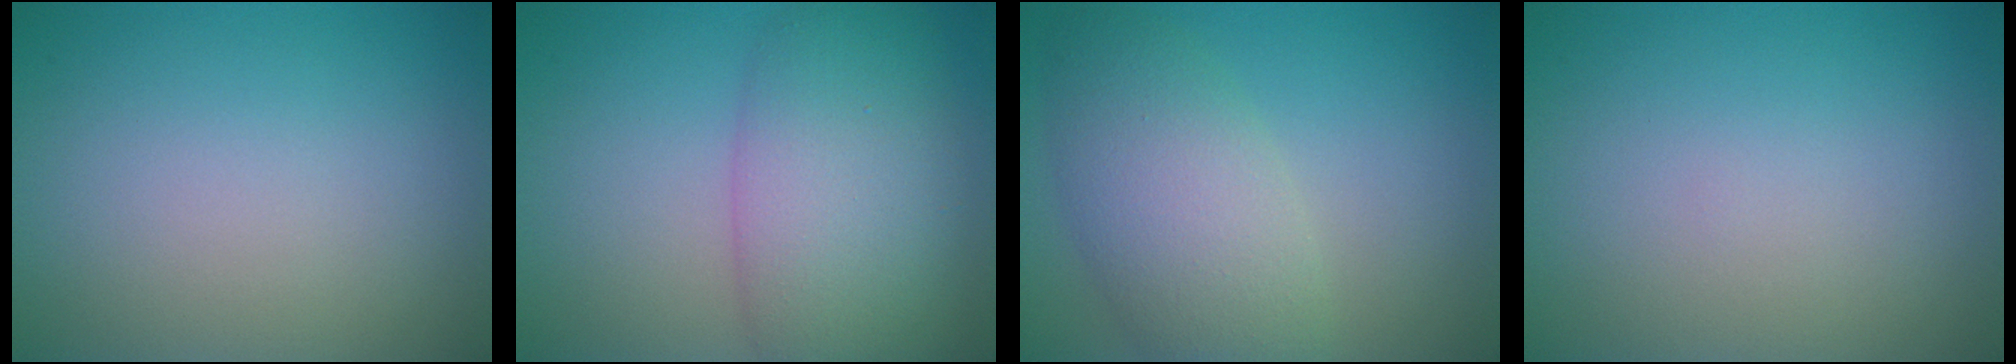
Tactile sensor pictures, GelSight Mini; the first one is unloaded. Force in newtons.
{"total": 7.9, "press": 7.9, "slide": 0.4}
{"total": 6.1, "press": 6.1, "slide": 0.2}
{"total": 0.0}